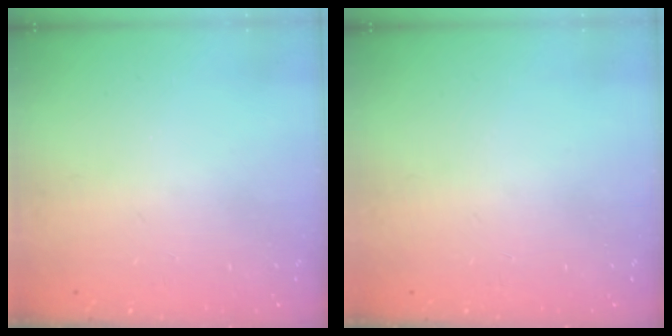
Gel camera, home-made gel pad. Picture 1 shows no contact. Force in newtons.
{"total": 0.0}